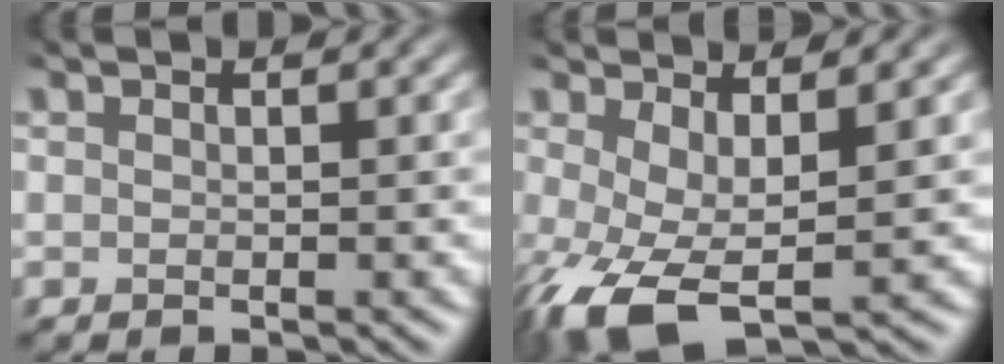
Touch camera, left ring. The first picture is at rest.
{"total": 7.6, "force": [-1.7, 3.2, 6.7], "torque": [-0.148, -0.016, -0.016]}